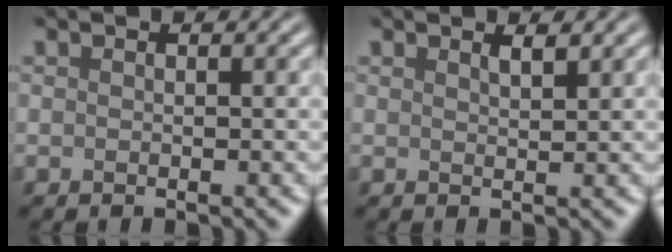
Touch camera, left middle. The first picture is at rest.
{"total": 1.2, "force": [1.0, 0.3, 0.7], "torque": [-0.007, 0.001, 0.014]}